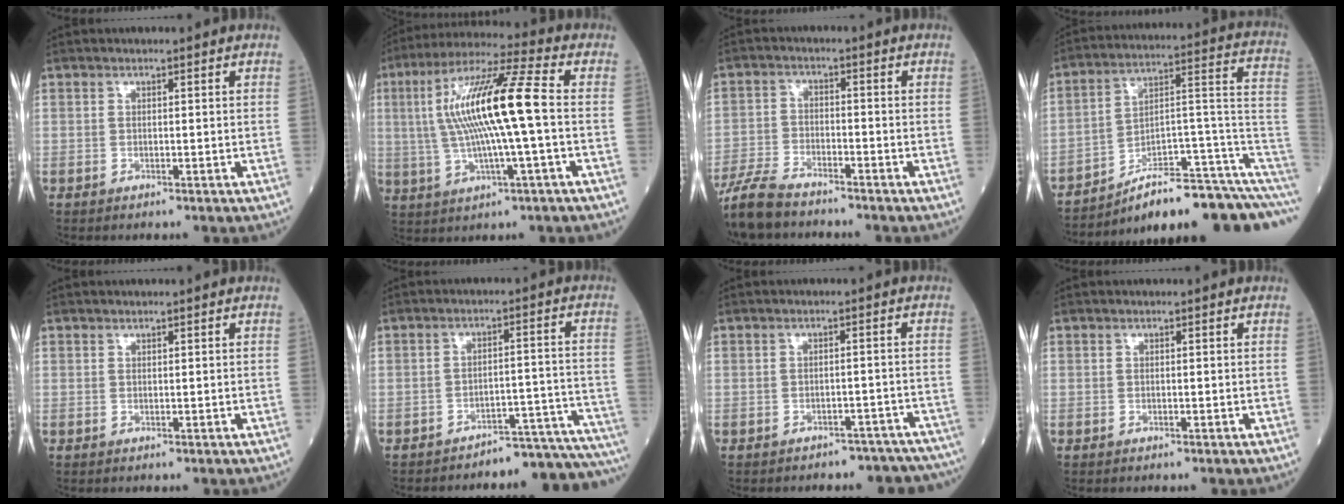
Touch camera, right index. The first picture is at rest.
{"total": 15.5, "force": [0.8, 0.7, 15.5], "torque": [-0.302, 0.020, 0.010]}
{"total": 8.0, "force": [-7.2, 1.6, 3.3], "torque": [-0.065, -0.023, -0.134]}
{"total": 16.9, "force": [-12.8, 2.8, 10.8], "torque": [-0.089, 0.078, -0.184]}
{"total": 0.0}
{"total": 14.9, "force": [-14.8, 0.4, 1.7], "torque": [0.023, 0.035, -0.181]}
{"total": 11.4, "force": [-10.4, 4.4, 1.7], "torque": [-0.007, 0.013, -0.102]}
{"total": 0.0}